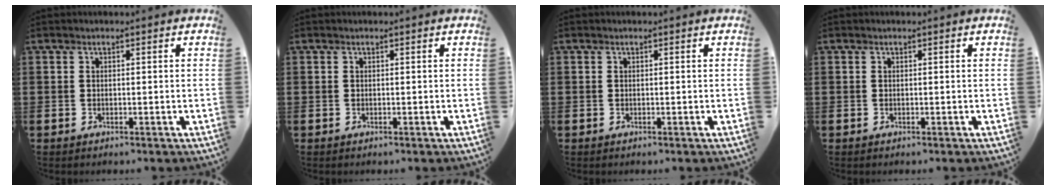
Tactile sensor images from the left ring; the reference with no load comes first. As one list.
[{"total": 0.0}, {"total": 0.0}, {"total": 0.0}]